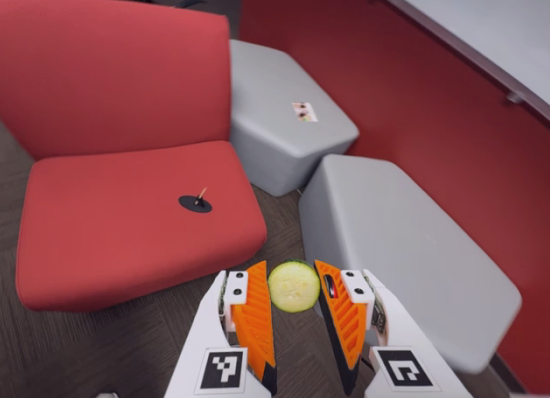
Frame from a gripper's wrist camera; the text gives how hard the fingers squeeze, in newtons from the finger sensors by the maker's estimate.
{"total": 8.7, "left": 8.8, "right": 8.5}